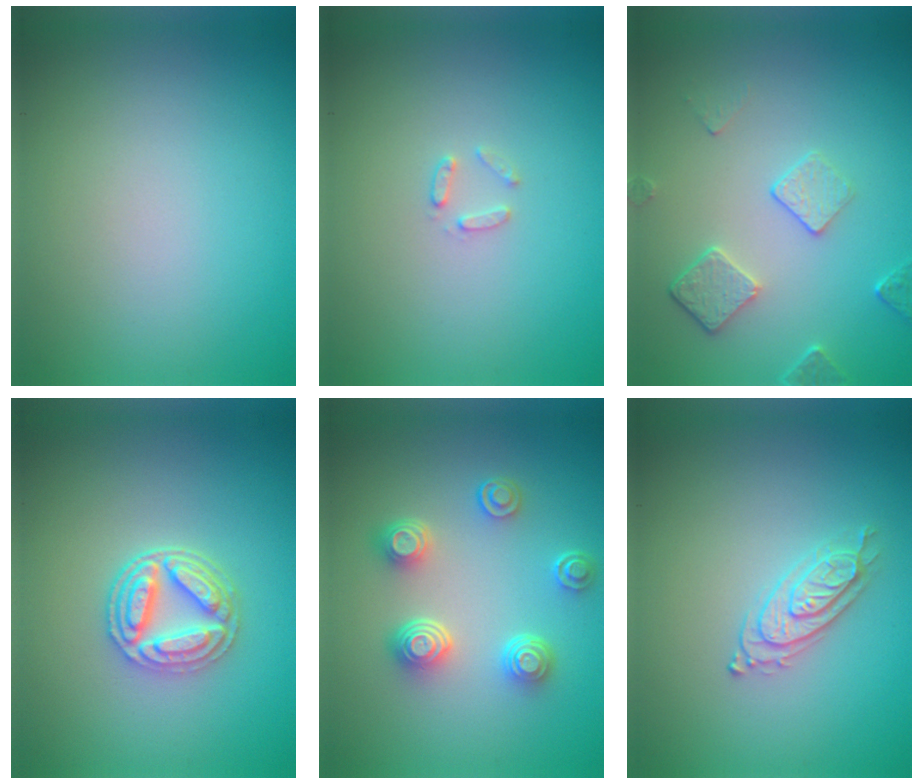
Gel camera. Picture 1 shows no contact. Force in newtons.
{"total": 1.0, "press": 1.0, "slide": 0.2}
{"total": 2.7, "press": 2.0, "slide": 1.7}
{"total": 4.1, "press": 3.5, "slide": 2.1}
{"total": 4.2, "press": 3.2, "slide": 2.7}
{"total": 2.2, "press": 2.2, "slide": 0.5}